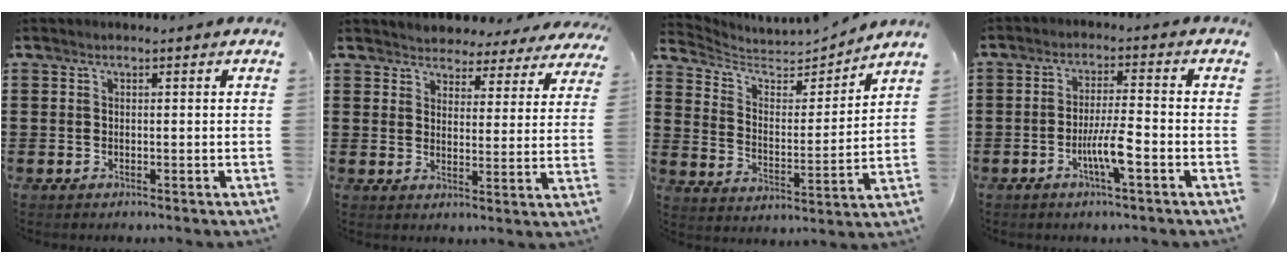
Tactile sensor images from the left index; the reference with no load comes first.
{"total": 3.9, "force": [3.8, 0.6, -0.5], "torque": [-0.006, -0.029, 0.063]}
{"total": 5.0, "force": [4.6, 1.3, 1.2], "torque": [-0.051, -0.036, 0.075]}
{"total": 5.7, "force": [-2.3, 0.6, 5.2], "torque": [-0.099, -0.006, -0.043]}